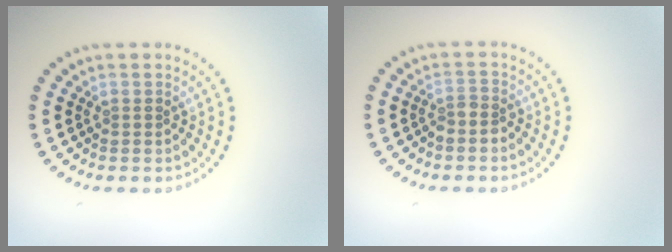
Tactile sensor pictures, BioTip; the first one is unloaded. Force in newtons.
{"total": 1.5, "press": 1.1, "slide": 1.0}